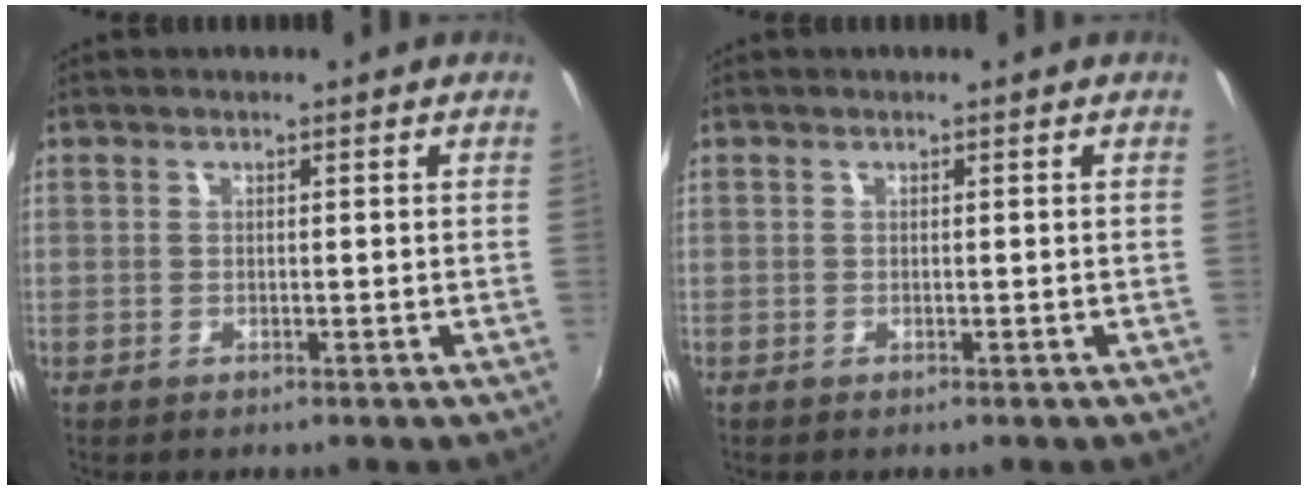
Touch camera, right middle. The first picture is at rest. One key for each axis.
{"total": 0.0}